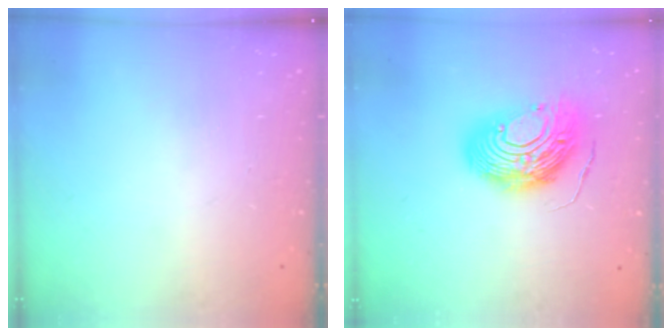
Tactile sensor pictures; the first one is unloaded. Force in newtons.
{"total": 14.5, "press": 14.4, "slide": 1.5}